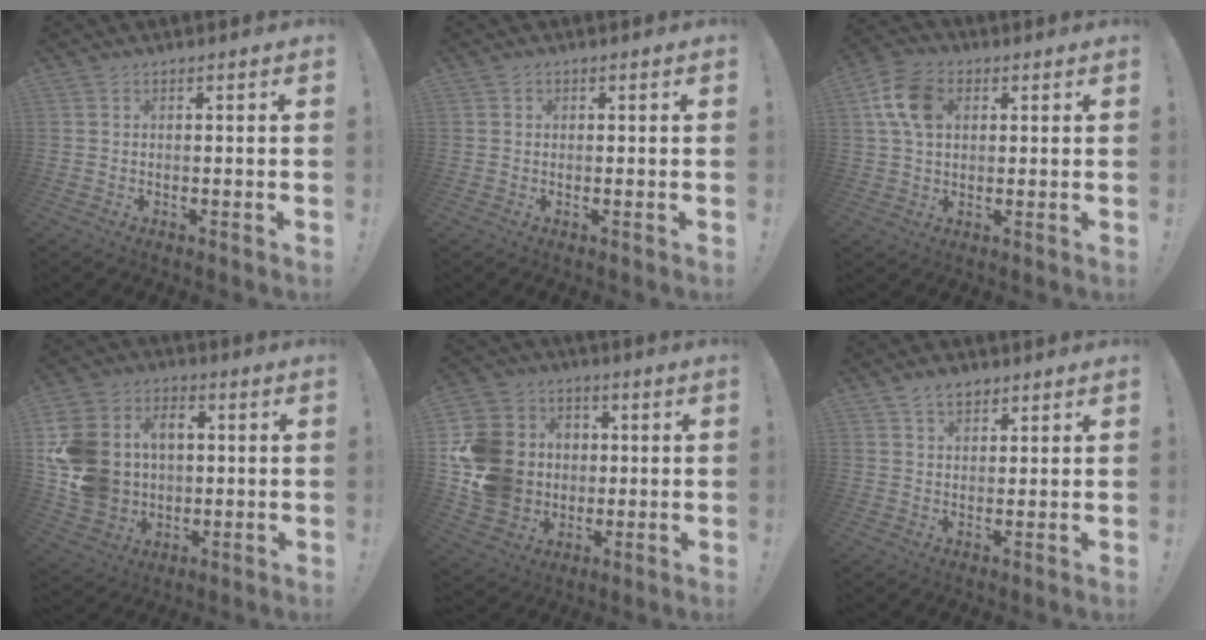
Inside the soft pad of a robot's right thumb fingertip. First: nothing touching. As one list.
[{"total": 0.6, "force": [0.1, 0.6, 0.1], "torque": [0.004, -0.001, 0.001]}, {"total": 10.8, "force": [2.8, 7.5, 7.2], "torque": [-0.139, 0.013, 0.058]}, {"total": 18.1, "force": [2.2, 15.1, 9.7], "torque": [-0.189, 0.007, 0.054]}, {"total": 18.1, "force": [0.6, 16.5, 7.3], "torque": [-0.126, 0.014, 0.046]}, {"total": 5.2, "force": [3.5, 3.2, 2.2], "torque": [-0.035, -0.013, 0.065]}]